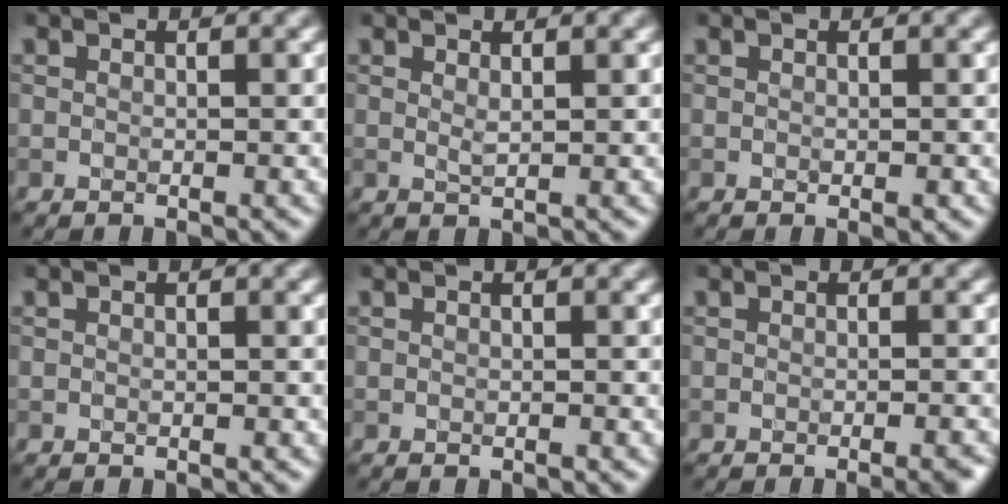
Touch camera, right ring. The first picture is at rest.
{"total": 0.6, "force": [0.5, 0.1, 0.4], "torque": [-0.009, 0.003, 0.008]}
{"total": 0.5, "force": [-0.1, 0.1, 0.5], "torque": [-0.007, 0.000, -0.002]}
{"total": 0.0}
{"total": 0.0}
{"total": 3.0, "force": [-1.3, 1.1, 2.5], "torque": [-0.003, 0.010, -0.014]}